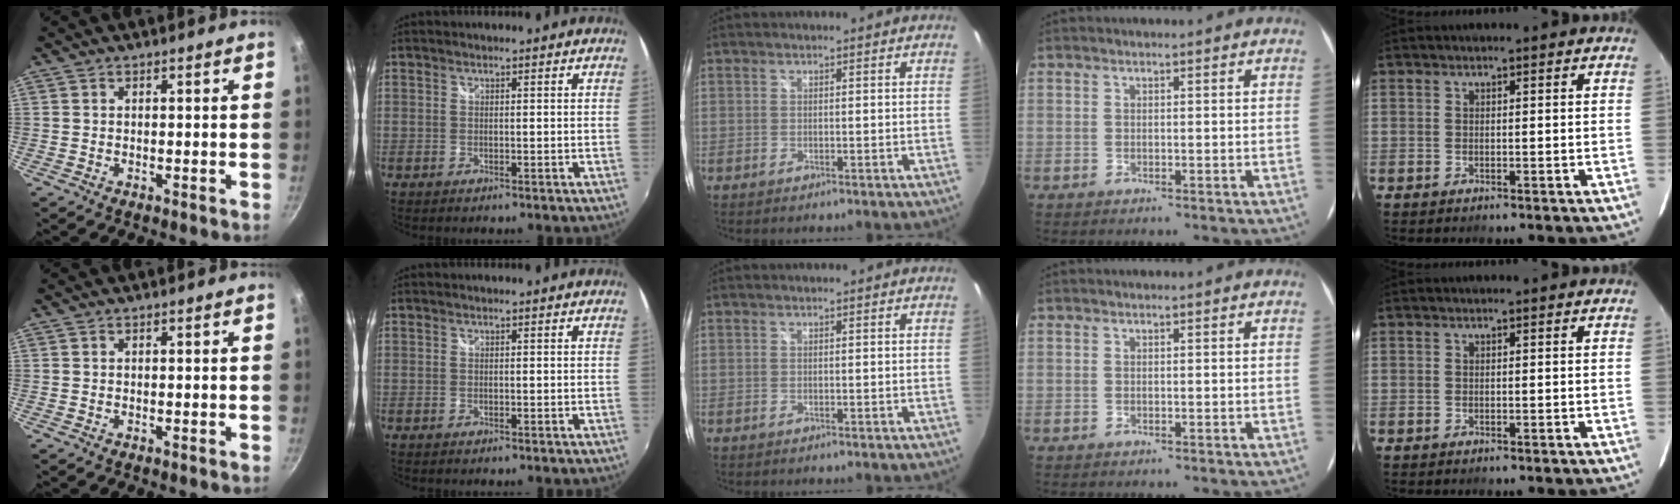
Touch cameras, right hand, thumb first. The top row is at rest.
{}